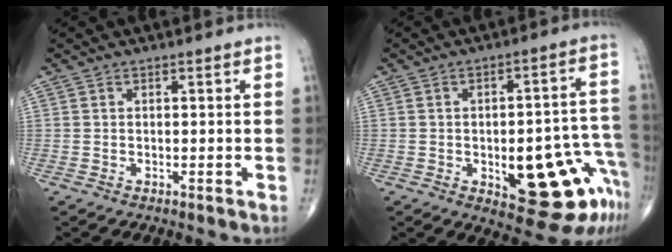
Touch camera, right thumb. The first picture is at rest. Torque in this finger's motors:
{"motor_torque": [1.82, 1.64, 0.76, -0.81, 0.27]}